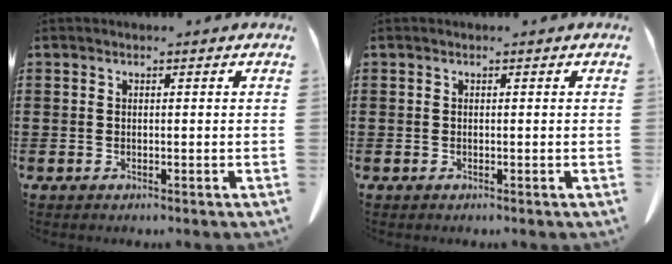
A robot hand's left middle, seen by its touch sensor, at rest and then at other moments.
{"total": 0.0}